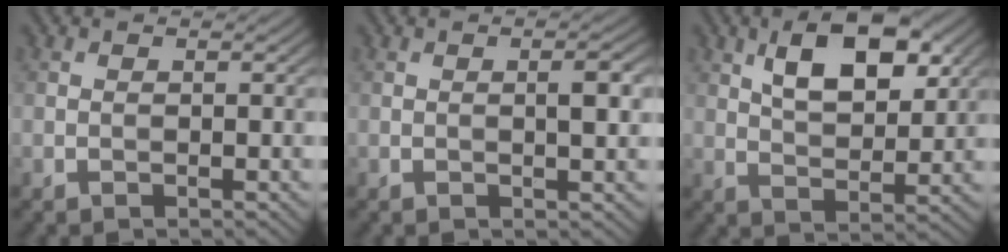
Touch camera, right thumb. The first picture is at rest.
{"total": 2.3, "force": [0.2, 0.4, 2.2], "torque": [-0.035, 0.002, 0.001]}
{"total": 9.4, "force": [4.2, 4.4, 7.1], "torque": [-0.122, 0.007, 0.074]}